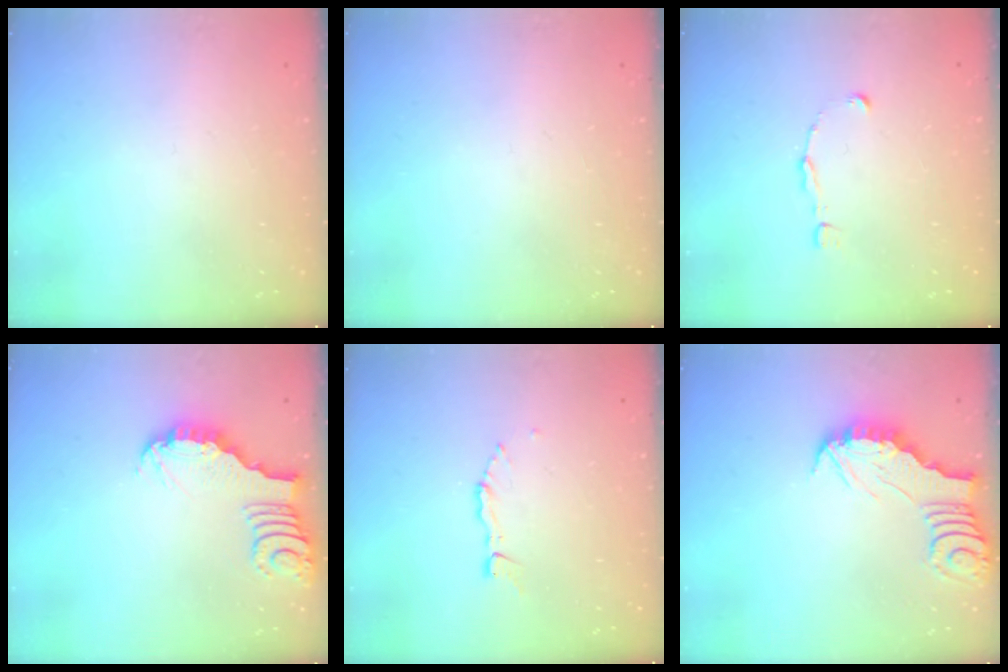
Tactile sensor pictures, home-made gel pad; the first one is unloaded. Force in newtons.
{"total": 0.0}
{"total": 0.9, "press": 0.9, "slide": 0.0}
{"total": 3.3, "press": 3.3, "slide": 0.3}
{"total": 1.9, "press": 1.9, "slide": 0.2}
{"total": 2.7, "press": 2.7, "slide": 0.2}